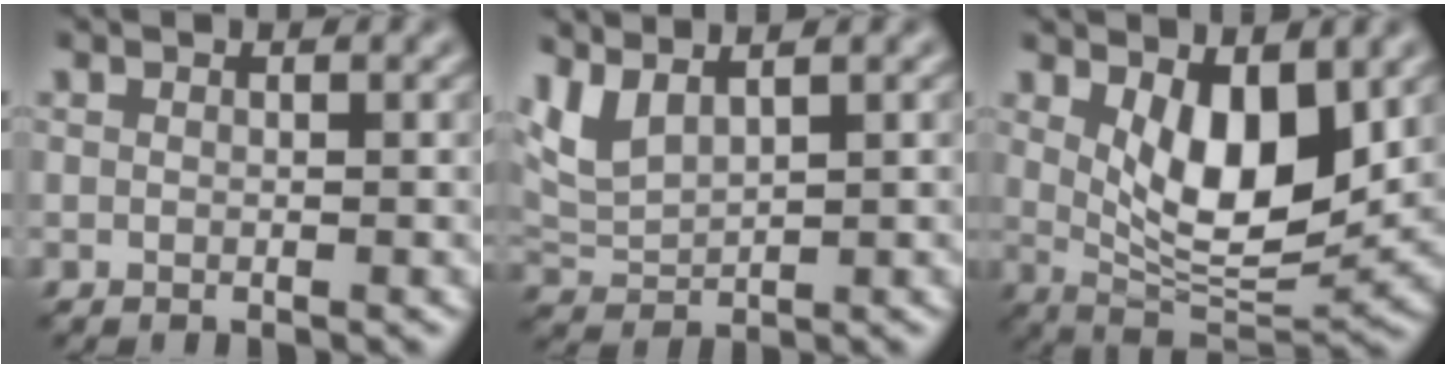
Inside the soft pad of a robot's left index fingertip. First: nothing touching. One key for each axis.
{"total": 3.3, "fx": 2.4, "fy": 1.0, "fz": 2.1, "tx": -0.059, "ty": 0.005, "tz": 0.055}
{"total": 7.4, "fx": 2.0, "fy": 3.2, "fz": 6.4, "tx": -0.110, "ty": -0.019, "tz": 0.040}